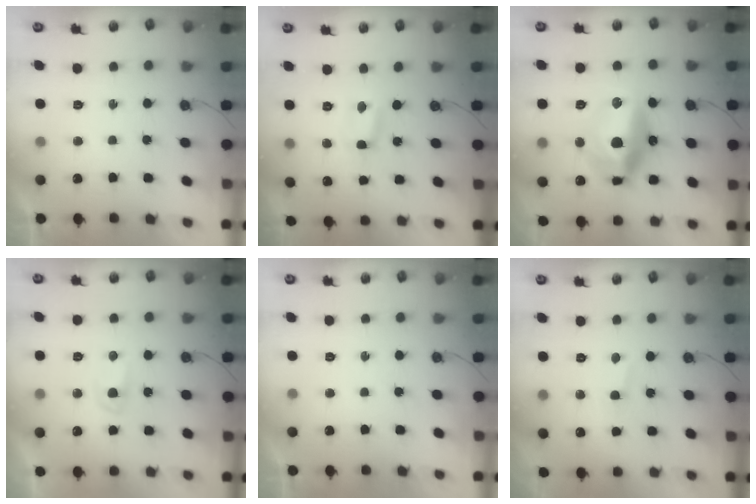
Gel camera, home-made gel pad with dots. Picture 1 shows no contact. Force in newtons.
{"total": 0.6, "press": 0.3, "slide": 0.5}
{"total": 16.1, "press": 15.9, "slide": 2.5}
{"total": 2.7, "press": 2.6, "slide": 0.4}
{"total": 0.0}
{"total": 6.6, "press": 1.0, "slide": 6.6}